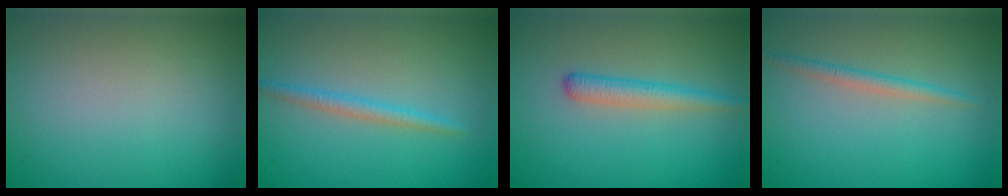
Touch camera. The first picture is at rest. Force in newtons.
{"total": 1.8, "press": 1.8, "slide": 0.1}
{"total": 2.5, "press": 2.5, "slide": 0.1}
{"total": 1.7, "press": 1.7, "slide": 0.0}